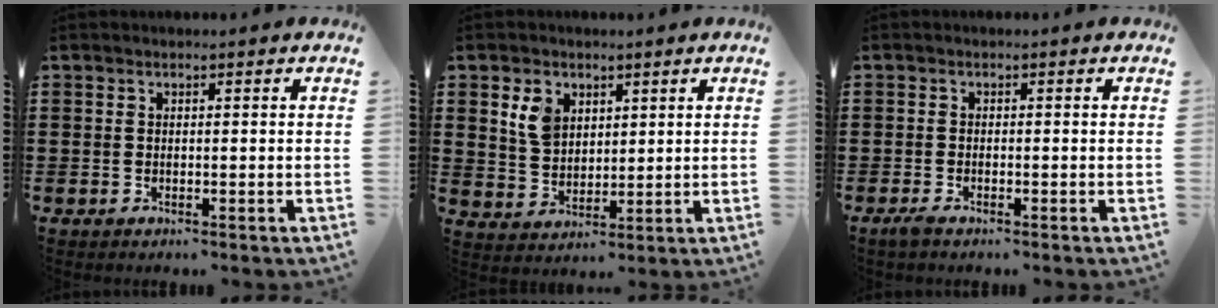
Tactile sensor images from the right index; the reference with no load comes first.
{"total": 5.4, "force": [2.6, 3.9, 2.7], "torque": [-0.067, 0.014, 0.048]}
{"total": 1.0, "force": [-0.9, 0.2, 0.5], "torque": [-0.009, -0.003, -0.017]}